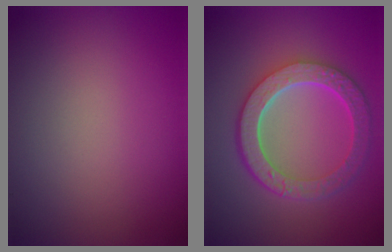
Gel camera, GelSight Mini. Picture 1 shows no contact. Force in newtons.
{"total": 6.9, "press": 5.0, "slide": 4.7}